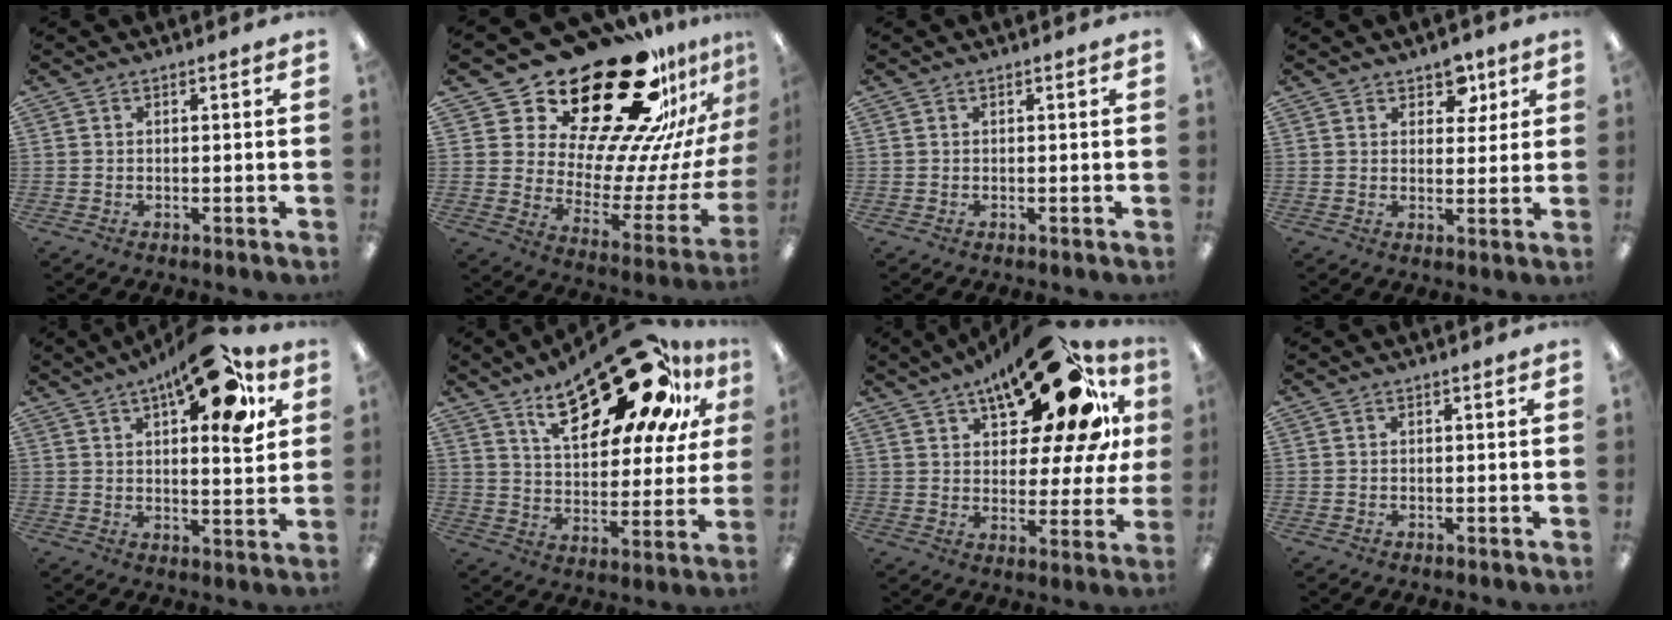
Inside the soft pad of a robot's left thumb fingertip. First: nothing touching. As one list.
[{"total": 32.4, "force": [24.0, 12.8, 17.5], "torque": [-0.235, -0.192, 0.431]}, {"total": 0.0}, {"total": 6.0, "force": [3.8, 3.8, 2.5], "torque": [-0.013, -0.017, 0.063]}, {"total": 15.4, "force": [9.0, 4.5, 11.7], "torque": [-0.161, -0.048, 0.137]}, {"total": 26.1, "force": [16.7, 10.5, 17.0], "torque": [-0.248, -0.095, 0.275]}, {"total": 24.8, "force": [14.4, 9.5, 17.9], "torque": [-0.246, -0.088, 0.227]}, {"total": 0.0}]